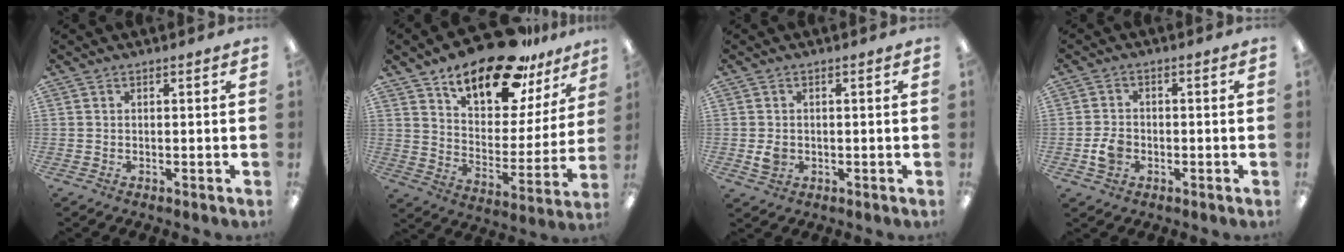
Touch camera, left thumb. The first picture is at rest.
{"total": 20.1, "force": [15.2, 7.9, 10.5], "torque": [-0.171, -0.097, 0.261]}
{"total": 3.0, "force": [-0.3, 2.4, 1.7], "torque": [-0.021, 0.002, -0.005]}
{"total": 4.4, "force": [-1.3, 3.4, 2.4], "torque": [-0.046, 0.005, -0.022]}